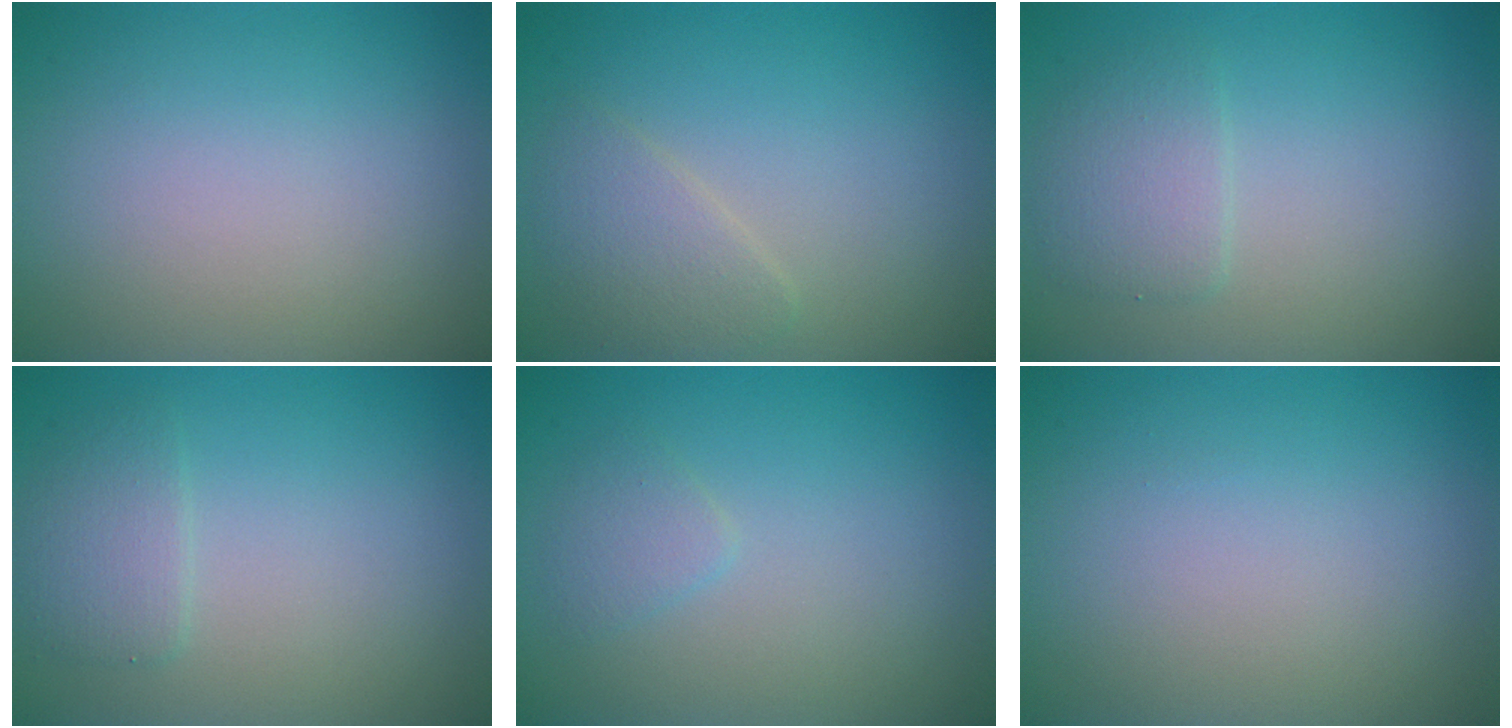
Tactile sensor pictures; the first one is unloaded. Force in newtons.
{"total": 2.4, "press": 2.4, "slide": 0.1}
{"total": 2.3, "press": 2.3, "slide": 0.3}
{"total": 2.0, "press": 2.0, "slide": 0.2}
{"total": 1.2, "press": 1.2, "slide": 0.1}
{"total": 0.0}